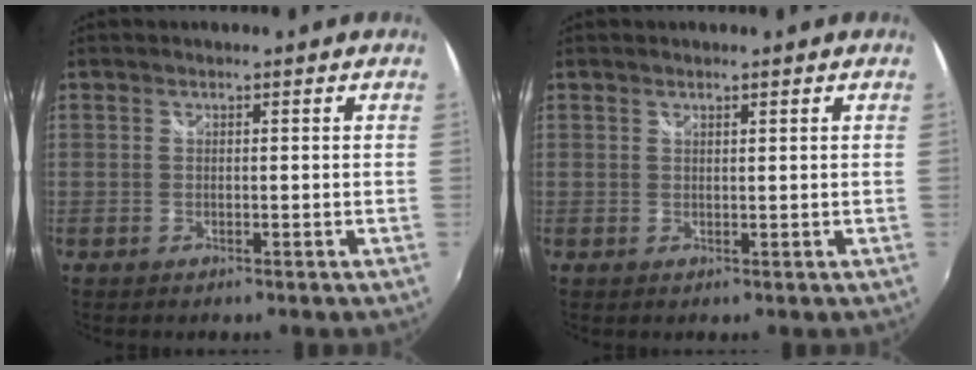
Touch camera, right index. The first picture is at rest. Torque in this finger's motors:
{"motor_torque": [-0.07, 0.05, -0.02, 0.00]}